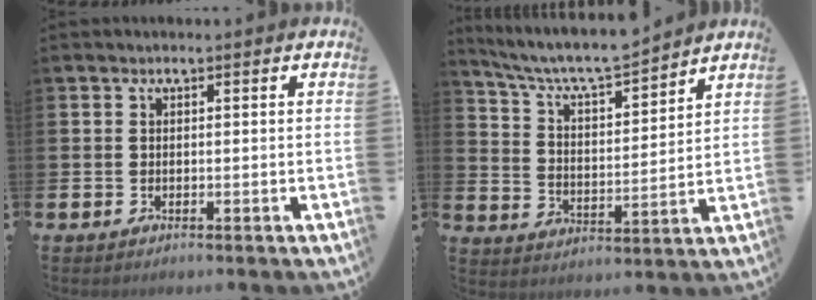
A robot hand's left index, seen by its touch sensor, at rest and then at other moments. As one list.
[{"total": 7.4, "force": [7.0, 0.9, 2.2], "torque": [-0.080, -0.050, 0.122]}]